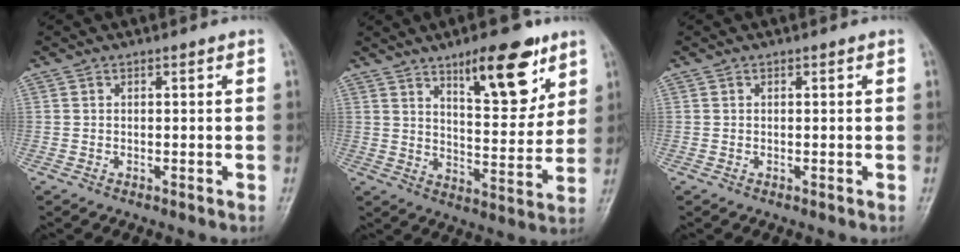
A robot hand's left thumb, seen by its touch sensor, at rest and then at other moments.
{"total": 14.0, "force": [8.4, 4.9, 10.1], "torque": [-0.113, -0.052, 0.130]}
{"total": 0.0}